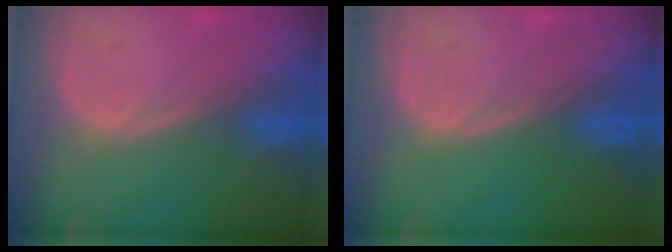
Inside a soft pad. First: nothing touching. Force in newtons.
{"total": 0.0}